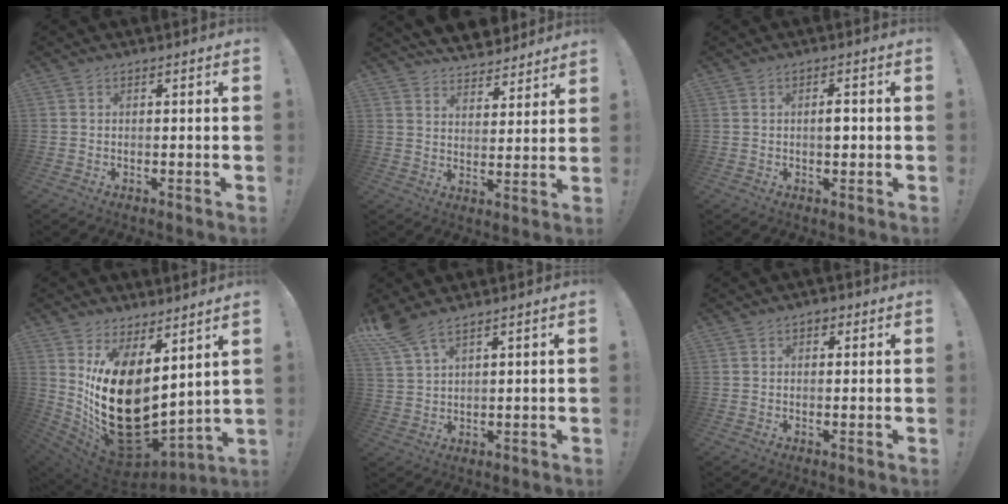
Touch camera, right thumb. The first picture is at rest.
{"total": 7.8, "force": [7.1, 3.0, 1.4], "torque": [-0.024, -0.055, 0.131]}
{"total": 2.6, "force": [0.0, 1.6, 2.1], "torque": [-0.024, 0.001, -0.004]}
{"total": 21.6, "force": [1.5, 12.9, 17.3], "torque": [-0.324, -0.036, 0.046]}
{"total": 6.0, "force": [4.9, 0.8, 3.4], "torque": [-0.071, -0.027, 0.091]}
{"total": 2.9, "force": [0.6, 1.9, 2.0], "torque": [-0.028, 0.007, 0.009]}